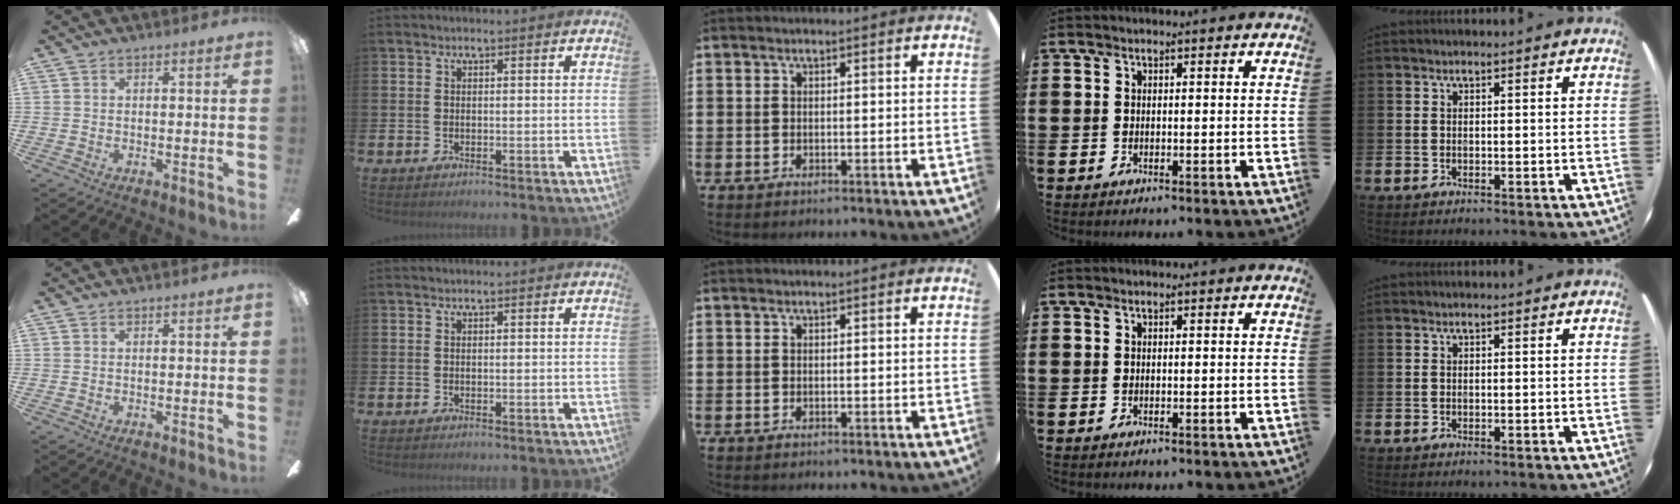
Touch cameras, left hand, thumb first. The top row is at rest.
{}